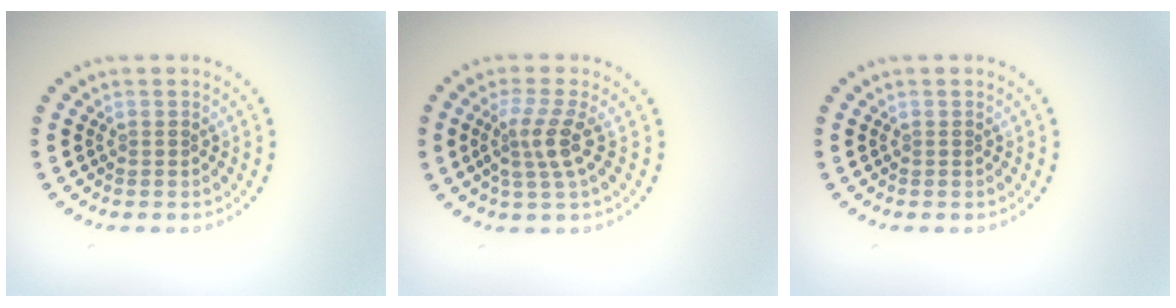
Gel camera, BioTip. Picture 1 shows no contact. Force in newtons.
{"total": 2.9, "press": 2.1, "slide": 1.9}
{"total": 0.0}